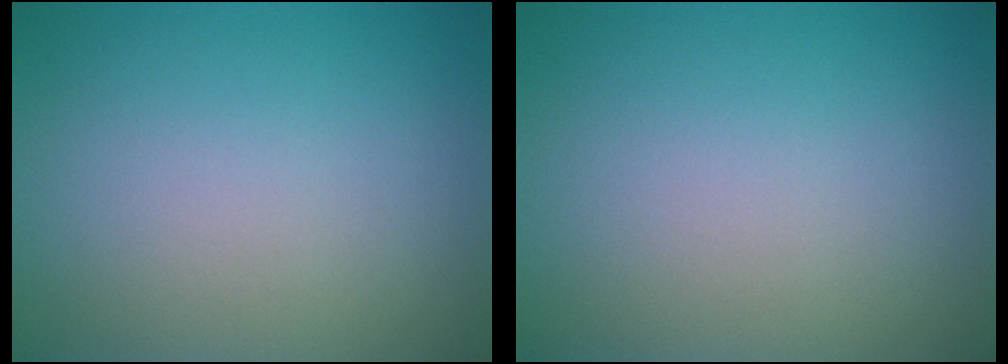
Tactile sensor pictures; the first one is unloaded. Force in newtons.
{"total": 0.0}